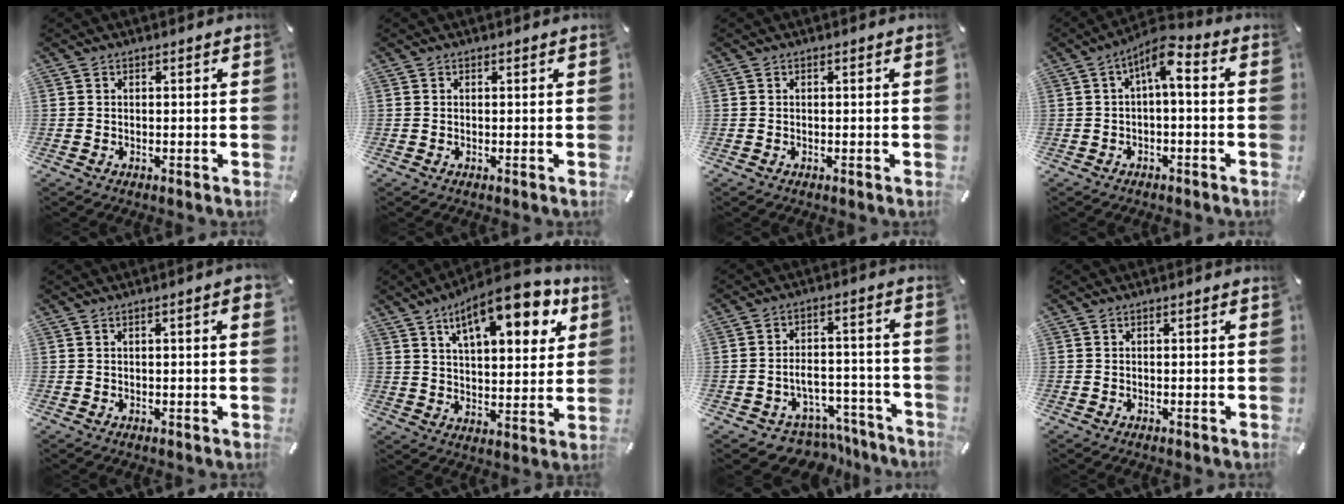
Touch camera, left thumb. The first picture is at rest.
{"total": 0.0}
{"total": 0.0}
{"total": 6.8, "force": [0.8, 2.8, 6.2], "torque": [-0.110, 0.006, 0.012]}
{"total": 2.7, "force": [0.5, 0.3, 2.6], "torque": [-0.047, 0.002, 0.008]}
{"total": 16.3, "force": [9.3, 6.7, 11.6], "torque": [-0.171, -0.037, 0.150]}
{"total": 7.4, "force": [-4.2, 5.6, 2.5], "torque": [-0.033, 0.026, -0.069]}
{"total": 0.0}